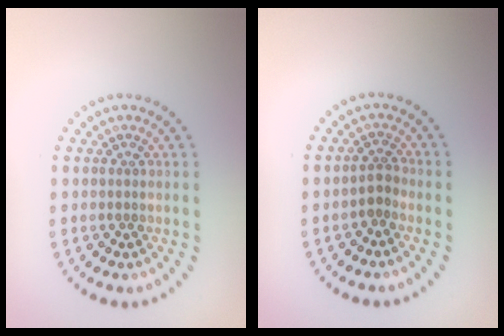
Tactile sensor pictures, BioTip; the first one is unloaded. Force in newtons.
{"total": 1.5, "press": 1.2, "slide": 0.9}